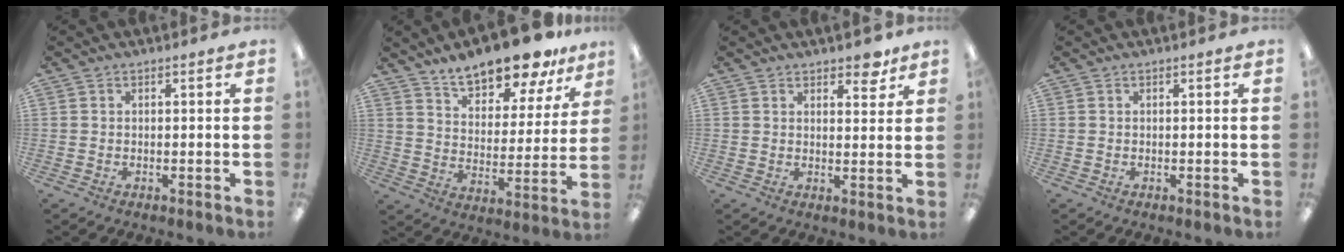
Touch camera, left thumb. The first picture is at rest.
{"total": 15.4, "force": [13.5, 4.6, 5.8], "torque": [-0.093, -0.098, 0.236]}
{"total": 4.6, "force": [3.6, 1.9, 2.0], "torque": [-0.007, -0.022, 0.059]}
{"total": 0.0}